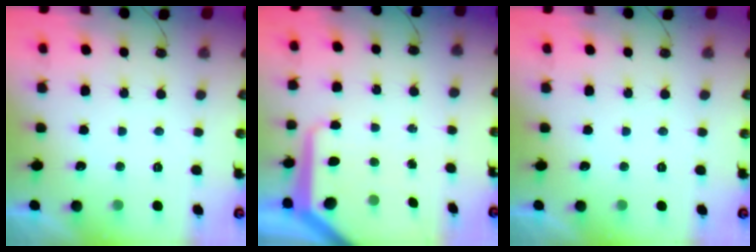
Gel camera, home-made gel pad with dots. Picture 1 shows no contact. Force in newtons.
{"total": 8.6, "press": 8.5, "slide": 0.9}
{"total": 0.0}